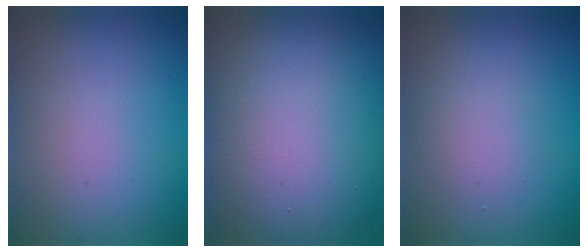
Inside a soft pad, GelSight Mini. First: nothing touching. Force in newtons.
{"total": 15.8, "press": 15.8, "slide": 0.6}
{"total": 1.9, "press": 1.9, "slide": 0.1}